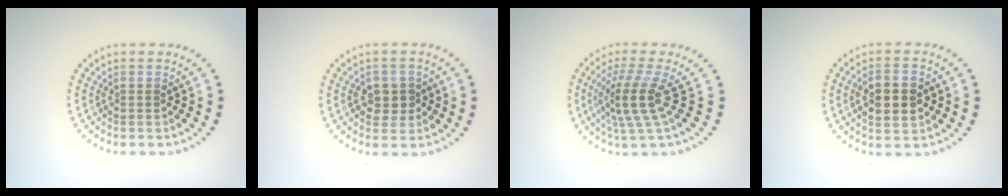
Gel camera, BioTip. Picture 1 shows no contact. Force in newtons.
{"total": 2.6, "press": 2.6, "slide": 0.3}
{"total": 4.0, "press": 2.9, "slide": 2.8}
{"total": 4.0, "press": 4.0, "slide": 0.2}